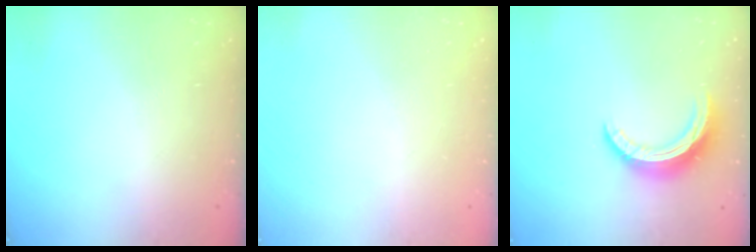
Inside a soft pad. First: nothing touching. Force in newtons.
{"total": 0.0}
{"total": 11.8, "press": 11.8, "slide": 0.9}